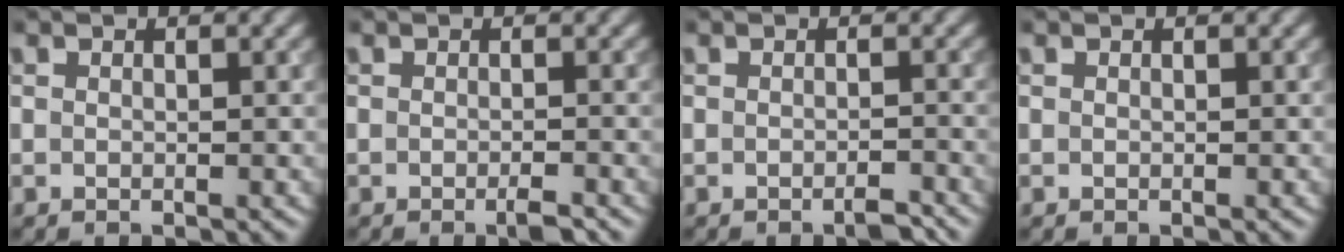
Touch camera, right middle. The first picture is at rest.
{"total": 1.5, "force": [-0.9, 0.2, 1.2], "torque": [-0.016, -0.002, -0.016]}
{"total": 1.6, "force": [-1.2, 0.3, 1.0], "torque": [-0.013, 0.001, -0.020]}
{"total": 0.0}